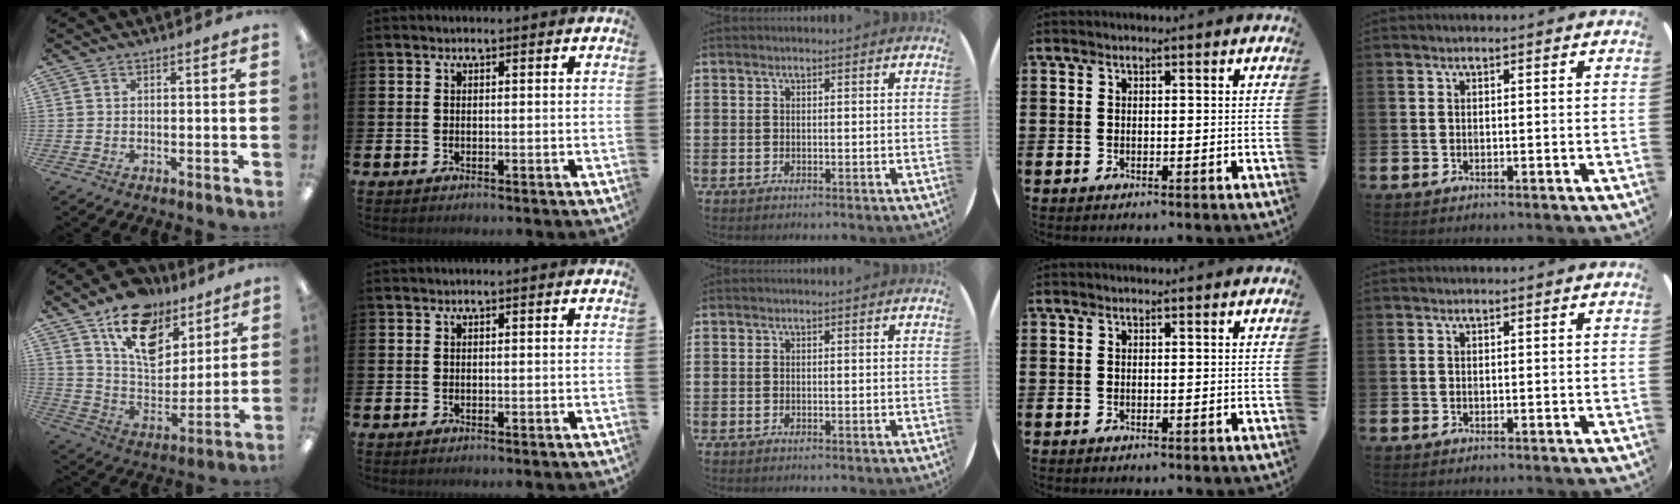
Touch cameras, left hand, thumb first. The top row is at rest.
{"thumb": {"total": 17.5, "force": [11.0, 10.3, 8.8], "torque": [-0.135, -0.061, 0.198]}}